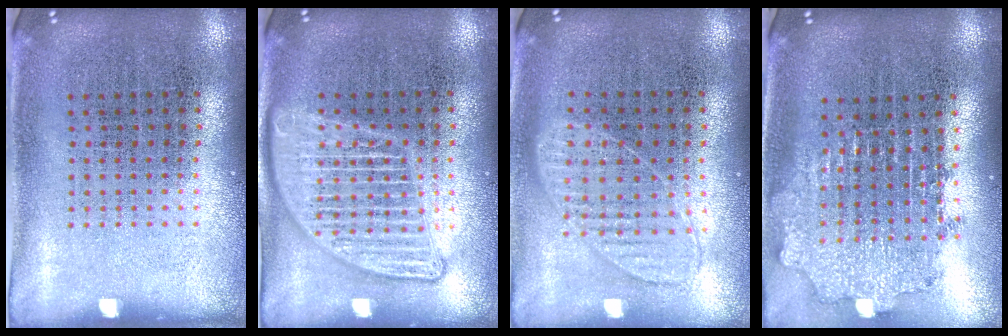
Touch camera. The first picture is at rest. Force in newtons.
{"total": 2.8, "press": 2.8, "slide": 0.2}
{"total": 0.9, "press": 0.9, "slide": 0.2}
{"total": 2.1, "press": 1.6, "slide": 1.2}